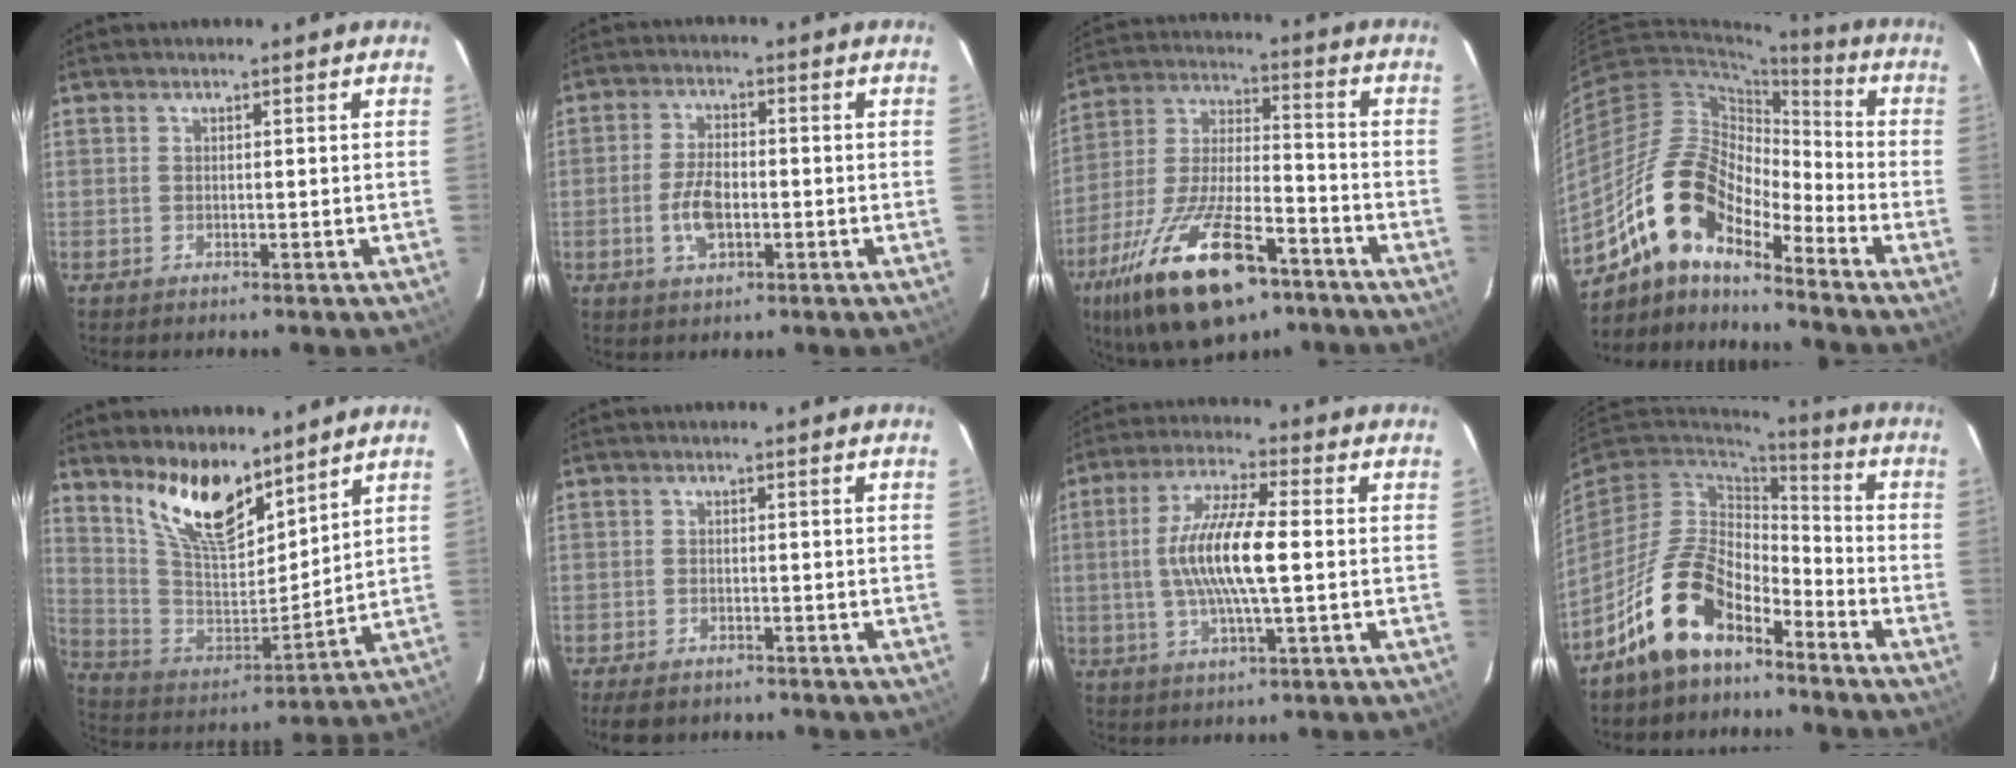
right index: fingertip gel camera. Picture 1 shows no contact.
{"total": 6.5, "force": [-1.7, 3.4, 5.3], "torque": [-0.109, 0.001, -0.029]}
{"total": 24.0, "force": [-14.2, 9.3, 17.0], "torque": [-0.335, -0.027, -0.240]}
{"total": 14.5, "force": [-11.0, 5.3, 7.9], "torque": [-0.135, 0.009, -0.222]}
{"total": 15.3, "force": [10.9, 5.9, 9.0], "torque": [-0.176, -0.009, 0.216]}
{"total": 5.1, "force": [-3.9, 2.5, 2.0], "torque": [-0.053, -0.007, -0.062]}
{"total": 12.5, "force": [-0.3, 2.2, 12.3], "torque": [-0.240, 0.005, -0.009]}
{"total": 14.1, "force": [-8.9, 7.4, 8.2], "torque": [-0.173, 0.014, -0.161]}